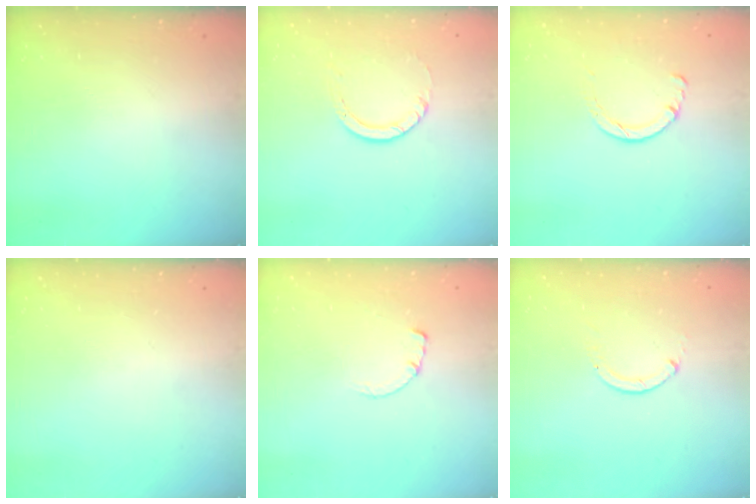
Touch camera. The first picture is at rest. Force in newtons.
{"total": 3.9, "press": 3.9, "slide": 0.4}
{"total": 2.9, "press": 2.8, "slide": 0.4}
{"total": 0.0}
{"total": 0.7, "press": 0.6, "slide": 0.2}
{"total": 0.0}